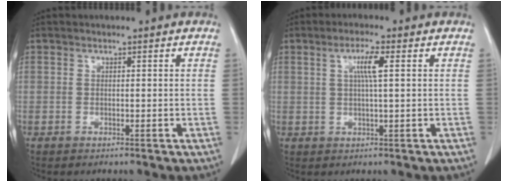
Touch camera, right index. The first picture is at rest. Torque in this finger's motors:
{"motor_torque": [0.07, 0.04, 0.07, 0.06]}